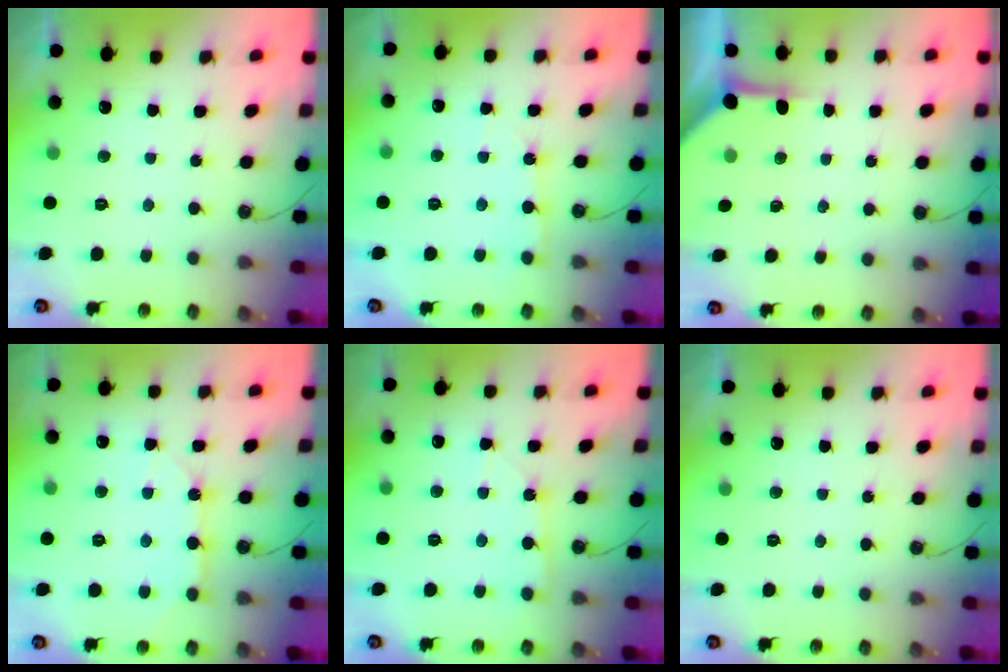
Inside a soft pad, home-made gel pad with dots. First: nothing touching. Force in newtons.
{"total": 3.2, "press": 3.1, "slide": 0.5}
{"total": 3.9, "press": 3.8, "slide": 0.4}
{"total": 9.4, "press": 9.4, "slide": 0.6}
{"total": 6.1, "press": 6.1, "slide": 0.6}
{"total": 0.0}